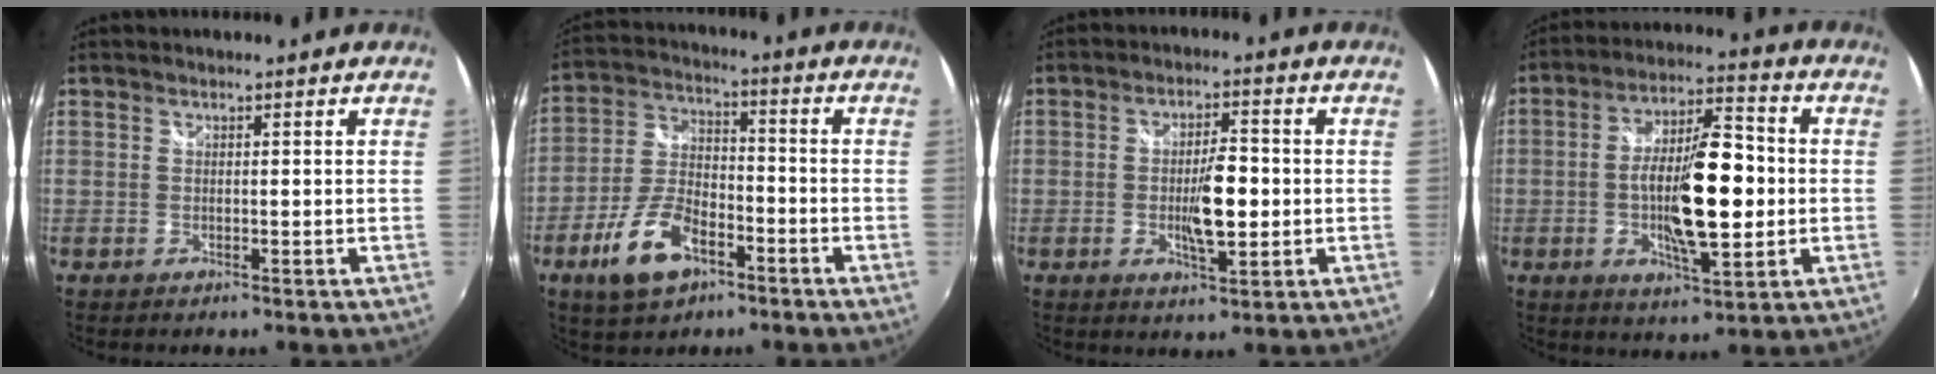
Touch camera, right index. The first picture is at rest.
{"total": 12.2, "force": [-6.5, 6.2, 8.2], "torque": [-0.178, 0.003, -0.117]}
{"total": 7.9, "force": [-1.0, 2.5, 7.4], "torque": [-0.130, -0.004, -0.015]}
{"total": 15.7, "force": [-1.6, 4.8, 14.9], "torque": [-0.262, 0.002, -0.029]}